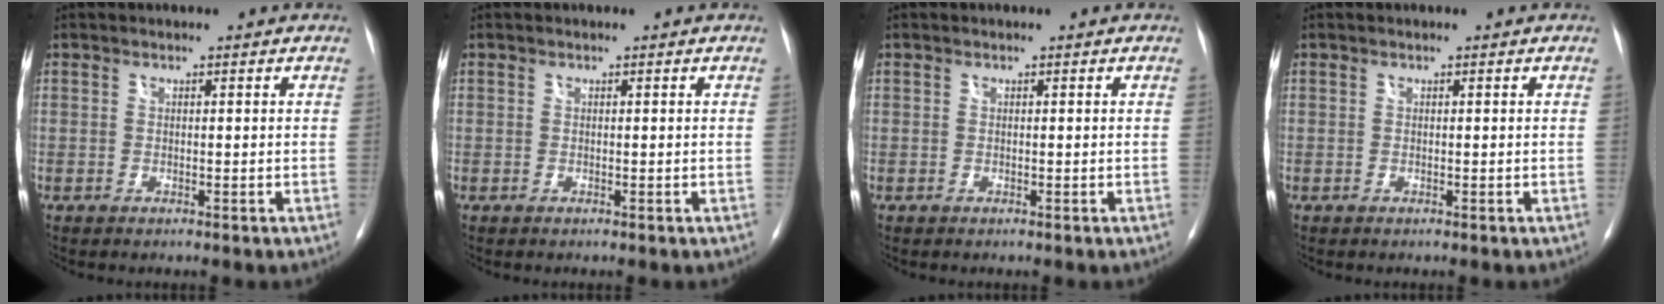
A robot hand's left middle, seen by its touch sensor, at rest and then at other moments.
{"total": 0.0}
{"total": 0.0}
{"total": 0.0}